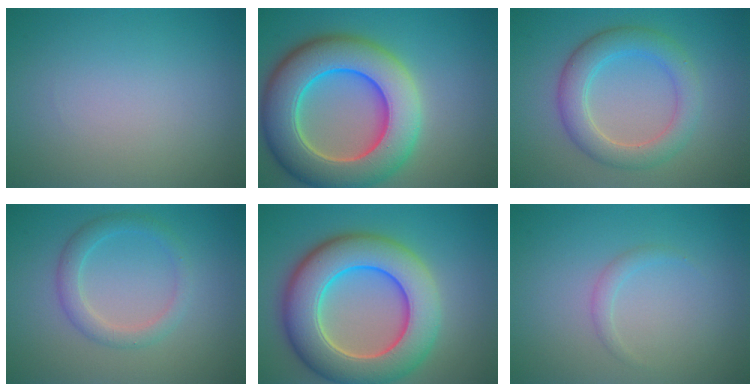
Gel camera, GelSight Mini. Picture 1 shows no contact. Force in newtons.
{"total": 11.8, "press": 11.7, "slide": 0.9}
{"total": 4.6, "press": 4.5, "slide": 0.2}
{"total": 2.4, "press": 2.4, "slide": 0.1}
{"total": 10.8, "press": 10.8, "slide": 0.4}
{"total": 1.0, "press": 1.0, "slide": 0.1}